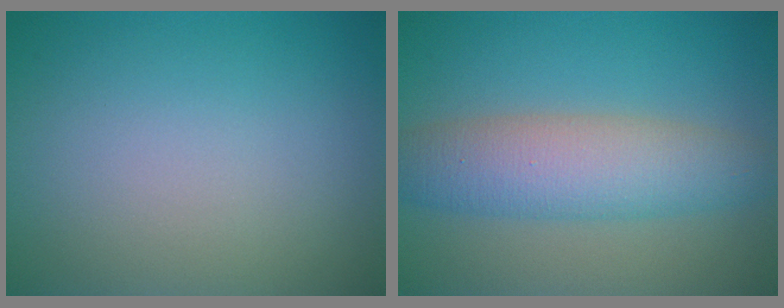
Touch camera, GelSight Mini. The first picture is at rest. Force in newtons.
{"total": 6.0, "press": 6.0, "slide": 0.4}